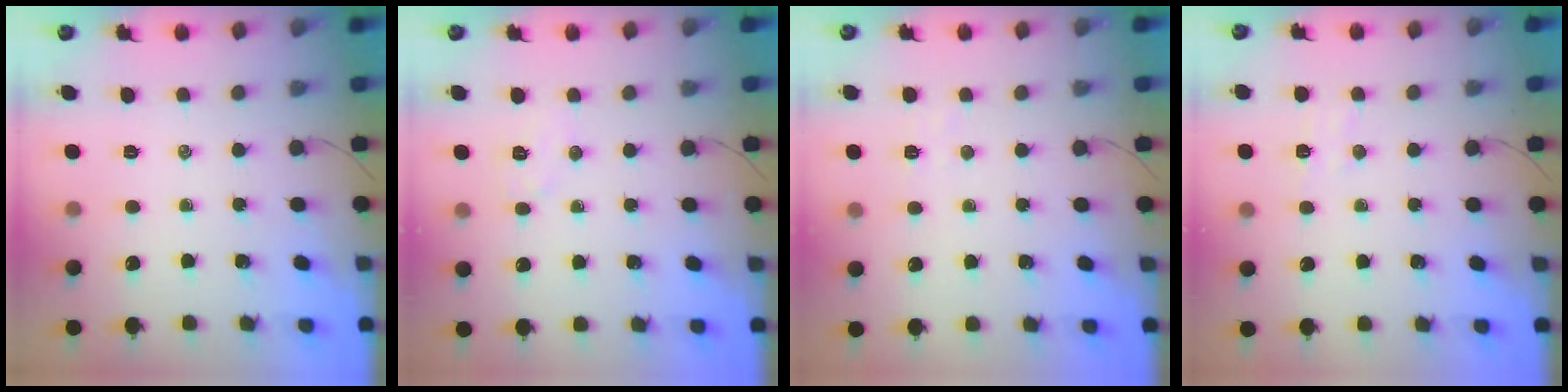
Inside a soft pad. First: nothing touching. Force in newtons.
{"total": 5.2, "press": 5.1, "slide": 1.1}
{"total": 2.4, "press": 2.3, "slide": 0.6}
{"total": 3.6, "press": 3.5, "slide": 0.9}